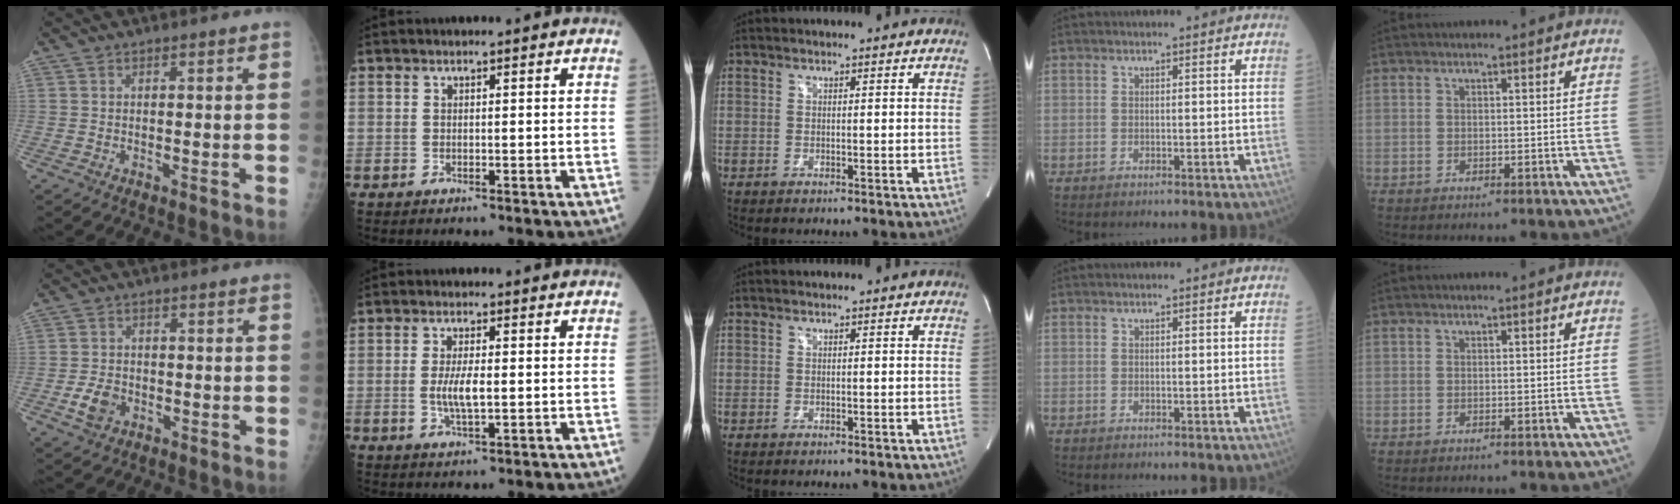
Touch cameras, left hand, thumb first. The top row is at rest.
{"thumb": {"total": 4.4, "force": [-1.6, 3.1, 2.5], "torque": [-0.043, 0.008, -0.029]}, "index": {"total": 4.2, "force": [-0.3, 0.9, 4.1], "torque": [-0.088, -0.006, -0.005]}}